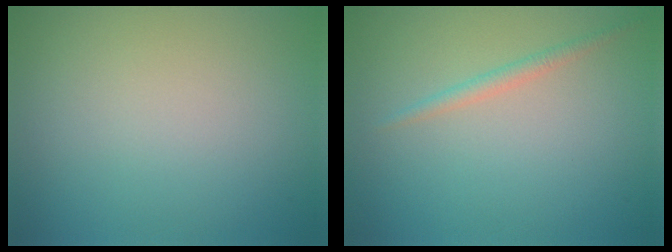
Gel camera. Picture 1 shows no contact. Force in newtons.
{"total": 1.2, "press": 1.2, "slide": 0.1}